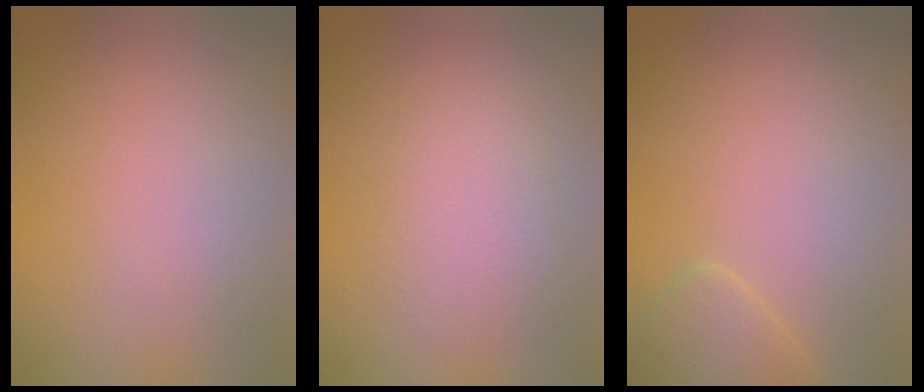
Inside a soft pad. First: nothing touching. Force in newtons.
{"total": 2.9, "press": 2.9, "slide": 0.1}
{"total": 1.7, "press": 1.7, "slide": 0.2}